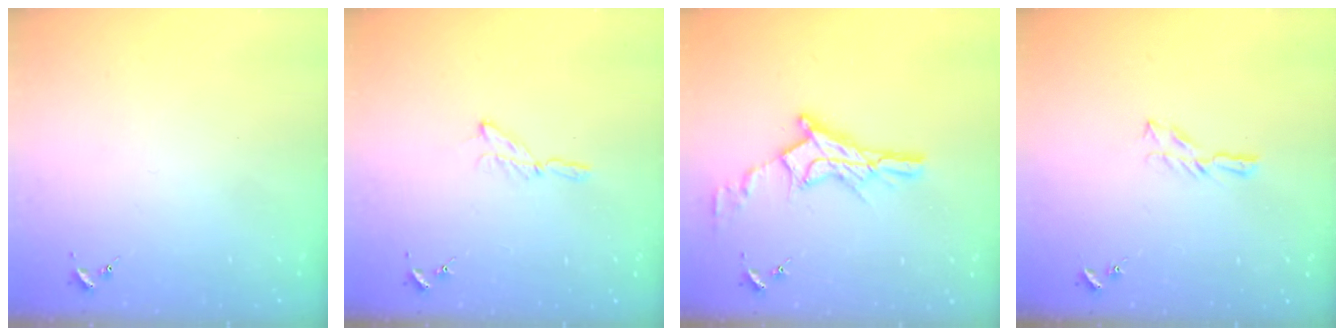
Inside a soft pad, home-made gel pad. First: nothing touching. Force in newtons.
{"total": 5.3, "press": 5.2, "slide": 0.6}
{"total": 14.2, "press": 14.2, "slide": 1.1}
{"total": 5.1, "press": 5.1, "slide": 0.5}